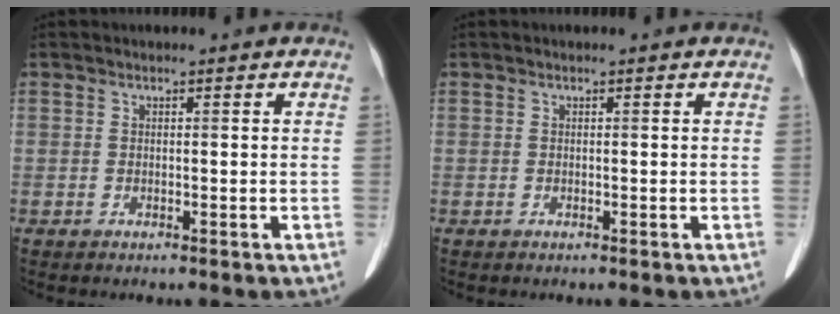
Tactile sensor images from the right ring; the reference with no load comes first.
{"total": 0.0}